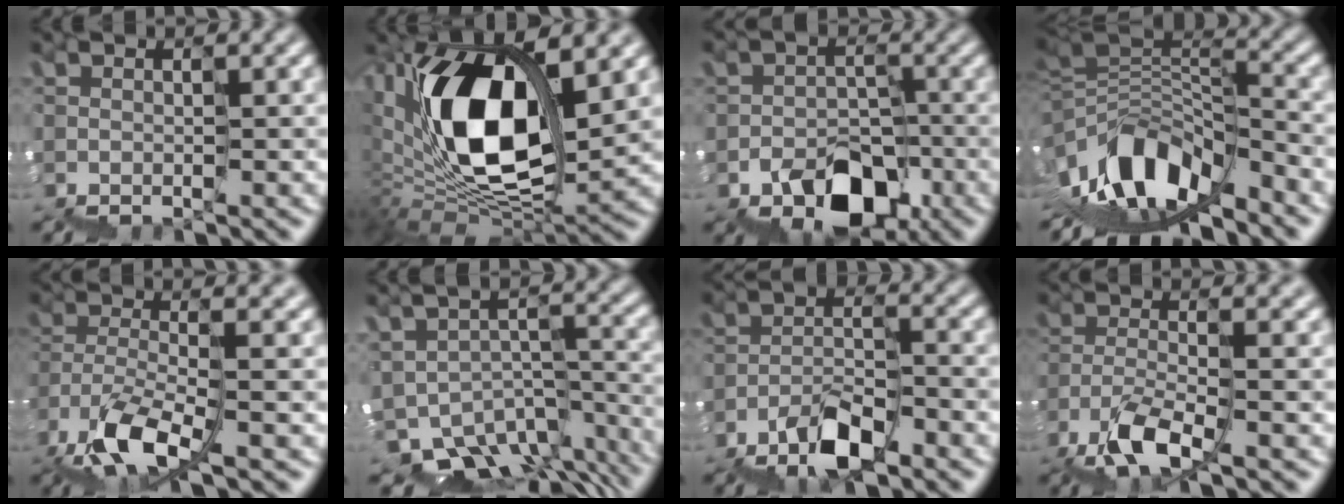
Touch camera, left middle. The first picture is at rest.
{"total": 11.7, "force": [4.0, 4.6, 10.0], "torque": [-0.180, 0.010, 0.077]}
{"total": 5.6, "force": [-3.1, 3.6, 3.0], "torque": [-0.045, -0.008, -0.042]}
{"total": 7.1, "force": [-3.7, 3.0, 5.2], "torque": [-0.083, 0.021, -0.062]}
{"total": 5.8, "force": [-1.9, 2.0, 5.1], "torque": [-0.113, -0.004, -0.035]}
{"total": 7.4, "force": [-5.1, 4.6, 2.7], "torque": [-0.044, 0.005, -0.040]}
{"total": 3.6, "force": [-2.8, 1.0, 2.1], "torque": [-0.039, 0.007, -0.050]}
{"total": 4.2, "force": [-2.2, 0.9, 3.4], "torque": [-0.079, 0.005, -0.042]}